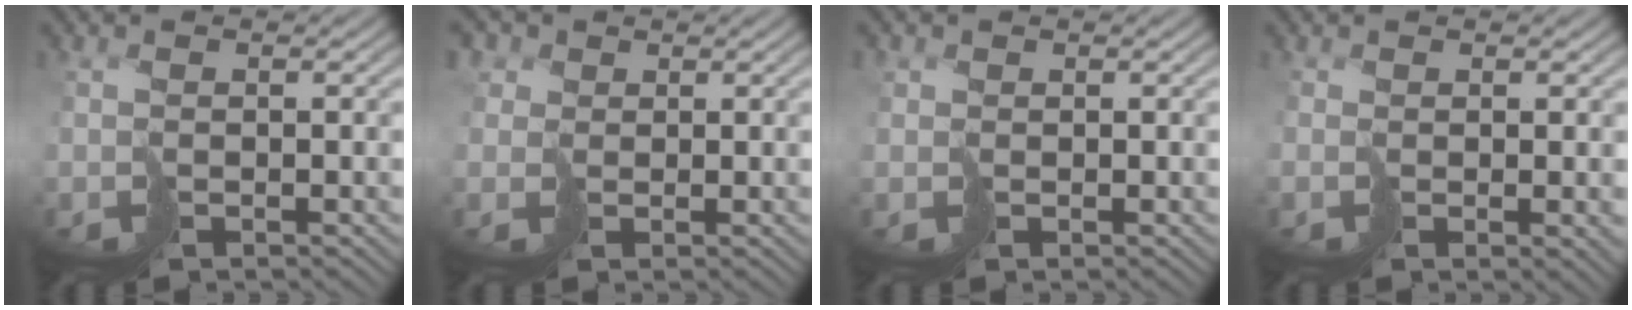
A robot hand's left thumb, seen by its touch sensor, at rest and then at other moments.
{"total": 2.7, "force": [1.2, 2.5, 0.2], "torque": [-0.029, 0.003, 0.013]}
{"total": 1.0, "force": [0.5, 0.8, -0.3], "torque": [0.003, -0.002, 0.006]}
{"total": 0.7, "force": [-0.1, -0.3, 0.6], "torque": [-0.004, -0.007, 0.006]}